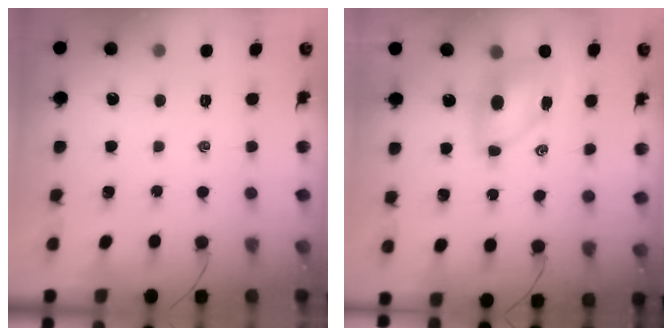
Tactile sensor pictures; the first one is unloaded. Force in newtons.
{"total": 7.2, "press": 7.1, "slide": 0.9}